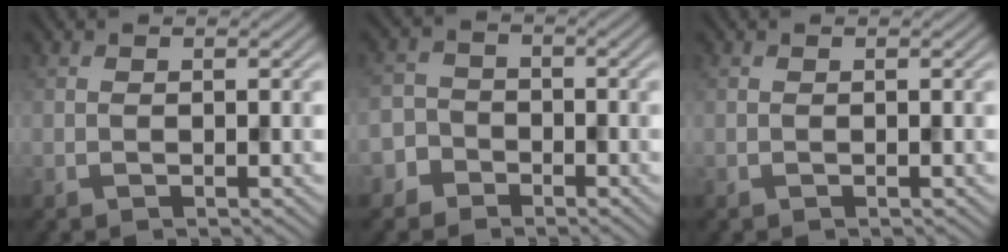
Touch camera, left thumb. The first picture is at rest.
{"total": 3.6, "force": [-2.2, 2.8, 0.6], "torque": [-0.001, 0.002, -0.057]}
{"total": 0.0}